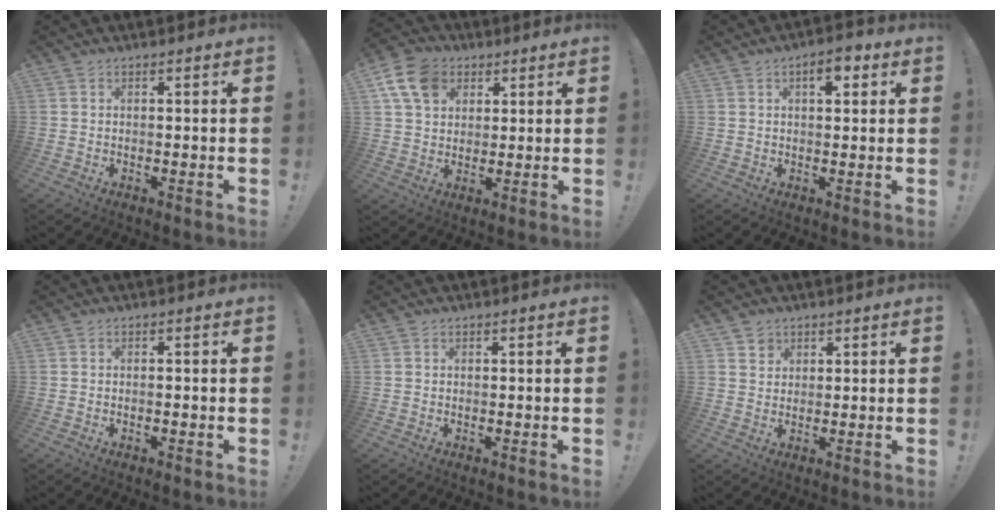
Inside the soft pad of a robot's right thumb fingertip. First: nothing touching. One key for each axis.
{"total": 12.3, "fx": 5.4, "fy": 9.2, "fz": 6.2, "tx": -0.097, "ty": -0.014, "tz": 0.109}
{"total": 5.1, "fx": 2.3, "fy": 2.5, "fz": 3.8, "tx": -0.040, "ty": -0.005, "tz": 0.033}
{"total": 0.9, "fx": -0.7, "fy": -0.1, "fz": 0.5, "tx": -0.014, "ty": 0.003, "tz": -0.012}
{"total": 0.0}
{"total": 2.7, "fx": 1.9, "fy": 2.0, "fz": 0.2, "tx": 0.011, "ty": -0.015, "tz": 0.030}